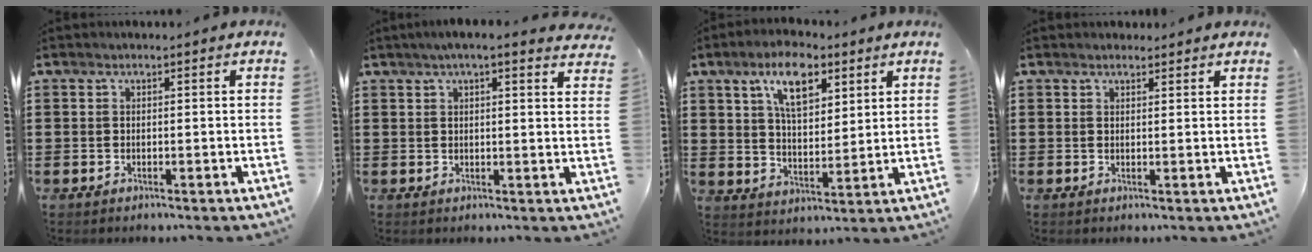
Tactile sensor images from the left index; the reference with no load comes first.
{"total": 3.4, "force": [2.8, 0.0, 2.0], "torque": [-0.046, 0.000, 0.050]}
{"total": 9.3, "force": [5.5, 3.9, 6.4], "torque": [-0.117, 0.000, 0.096]}
{"total": 1.4, "force": [1.3, 0.3, 0.2], "torque": [-0.006, 0.003, 0.025]}